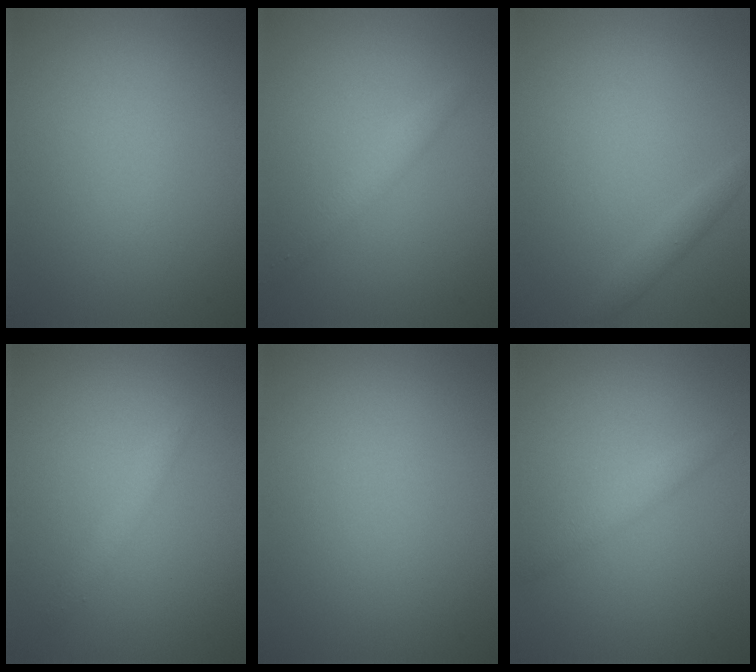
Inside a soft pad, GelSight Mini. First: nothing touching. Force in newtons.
{"total": 1.6, "press": 1.6, "slide": 0.1}
{"total": 1.3, "press": 1.3, "slide": 0.1}
{"total": 1.4, "press": 1.4, "slide": 0.1}
{"total": 0.0}
{"total": 1.5, "press": 1.5, "slide": 0.0}